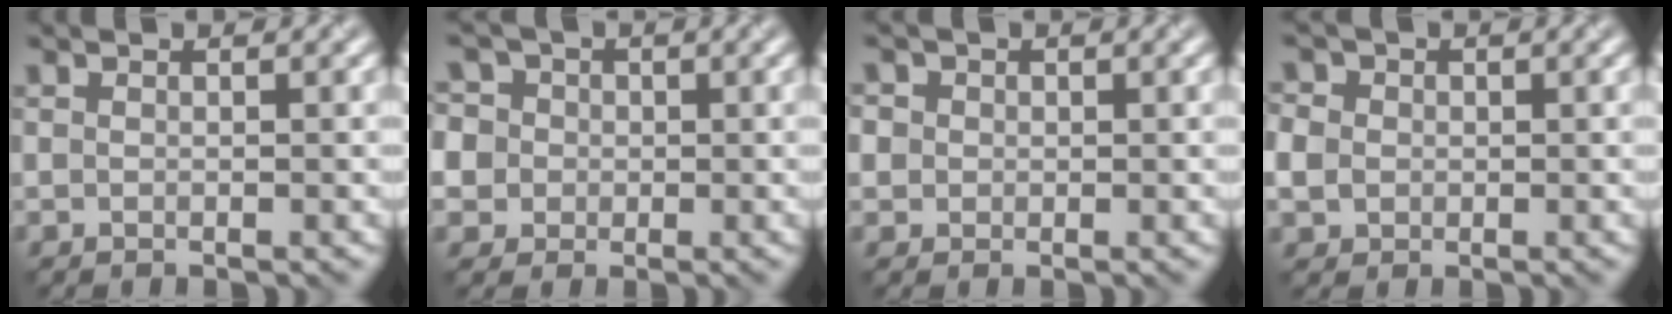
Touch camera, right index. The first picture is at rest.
{"total": 8.3, "force": [2.2, 7.3, 3.4], "torque": [-0.066, 0.042, -0.002]}
{"total": 3.5, "force": [1.3, 2.9, 1.3], "torque": [-0.019, 0.017, 0.008]}
{"total": 4.5, "force": [0.5, 4.0, 2.0], "torque": [-0.045, 0.024, -0.011]}